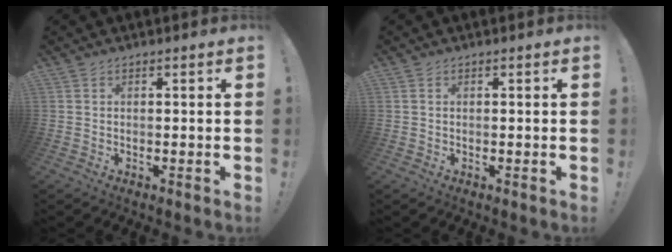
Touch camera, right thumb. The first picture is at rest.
{"total": 0.0}